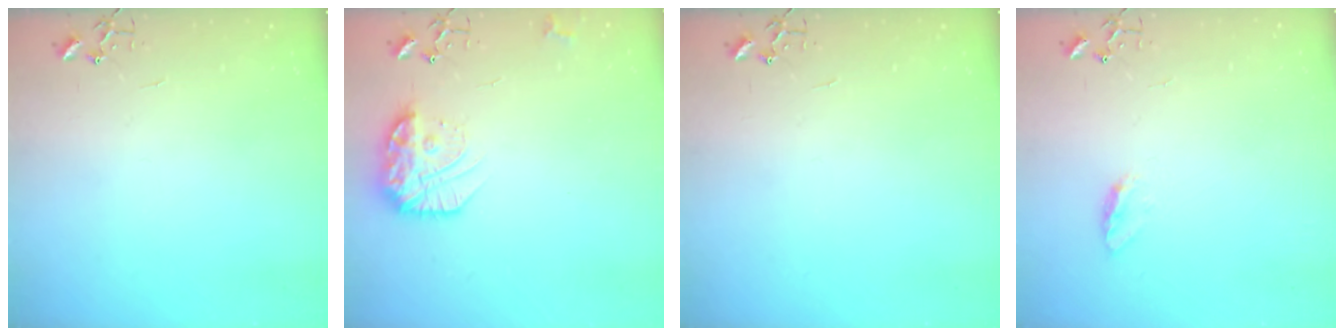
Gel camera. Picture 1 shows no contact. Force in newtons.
{"total": 16.1, "press": 16.0, "slide": 1.4}
{"total": 0.0}
{"total": 5.0, "press": 5.0, "slide": 0.7}